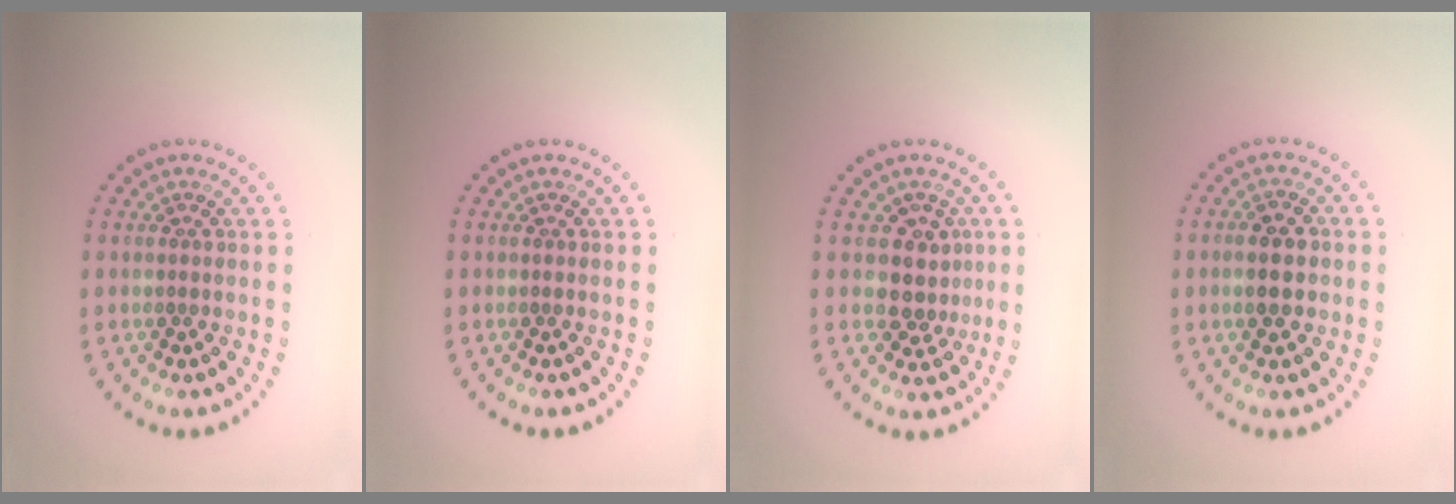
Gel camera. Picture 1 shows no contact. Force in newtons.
{"total": 0.0}
{"total": 3.0, "press": 2.4, "slide": 1.8}
{"total": 2.8, "press": 2.8, "slide": 0.2}